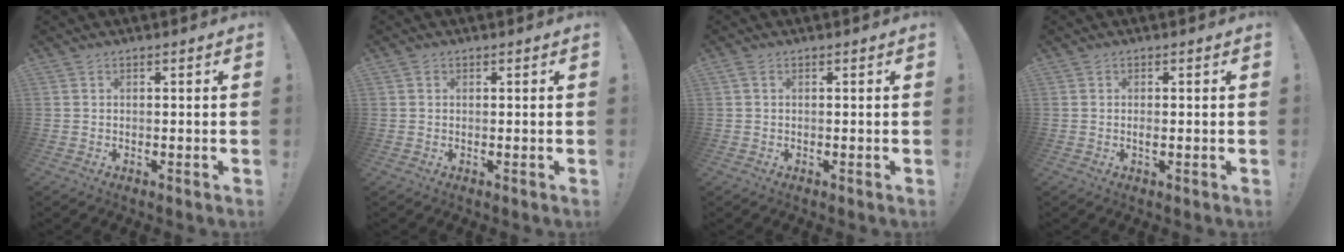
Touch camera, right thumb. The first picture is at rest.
{"total": 0.8, "force": [0.3, 0.7, -0.1], "torque": [-0.001, 0.003, 0.006]}
{"total": 1.0, "force": [0.2, 0.6, 0.9], "torque": [-0.011, 0.001, 0.002]}
{"total": 0.9, "force": [-0.2, 0.2, 0.9], "torque": [-0.011, -0.004, -0.005]}